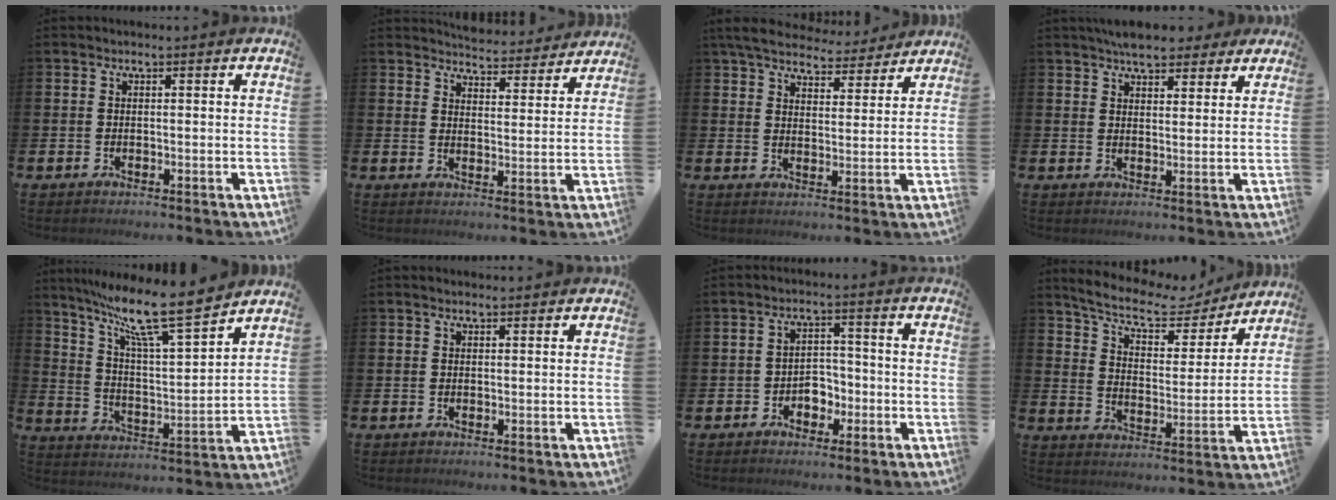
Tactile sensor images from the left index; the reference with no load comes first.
{"total": 5.1, "force": [5.1, 0.6, -0.1], "torque": [-0.006, -0.042, 0.089]}
{"total": 6.3, "force": [5.9, 1.7, 1.3], "torque": [-0.043, -0.042, 0.104]}
{"total": 6.2, "force": [5.7, 2.0, 1.3], "torque": [-0.022, -0.022, 0.103]}
{"total": 12.8, "force": [10.8, 1.5, 6.7], "torque": [-0.152, -0.066, 0.182]}
{"total": 0.7, "force": [0.6, 0.2, 0.2], "torque": [0.003, 0.000, 0.009]}
{"total": 3.1, "force": [-1.7, 2.3, 1.2], "torque": [-0.030, 0.006, -0.038]}
{"total": 7.9, "force": [7.0, 2.5, 2.9], "torque": [-0.081, -0.050, 0.116]}